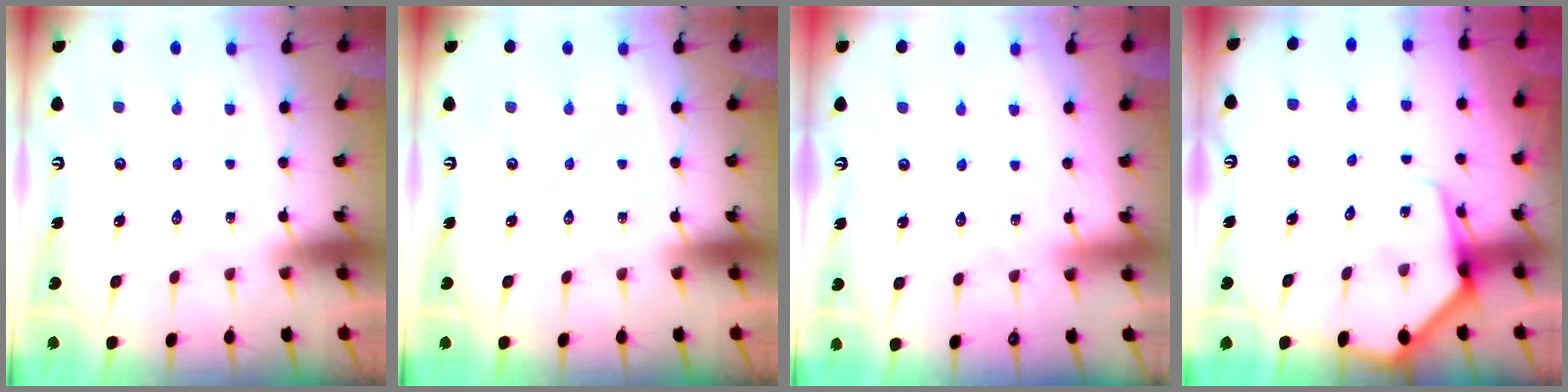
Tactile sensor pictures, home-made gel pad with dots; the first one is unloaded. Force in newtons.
{"total": 0.0}
{"total": 3.5, "press": 3.5, "slide": 0.5}
{"total": 5.7, "press": 5.6, "slide": 0.6}